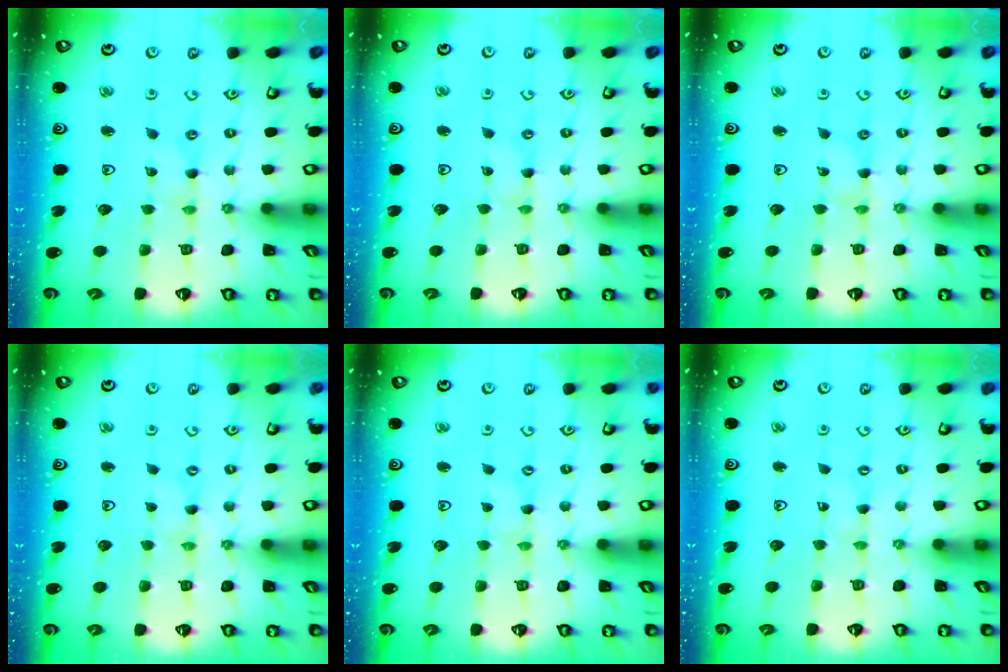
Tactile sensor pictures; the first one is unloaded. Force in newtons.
{"total": 0.6, "press": 0.6, "slide": 0.2}
{"total": 0.0}
{"total": 0.0}
{"total": 0.0}
{"total": 0.0}